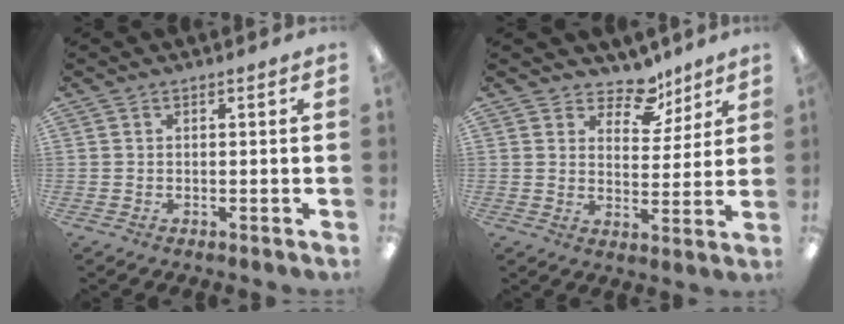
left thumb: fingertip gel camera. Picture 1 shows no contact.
{"total": 9.3, "force": [6.9, 5.2, 3.6], "torque": [-0.049, -0.041, 0.123]}